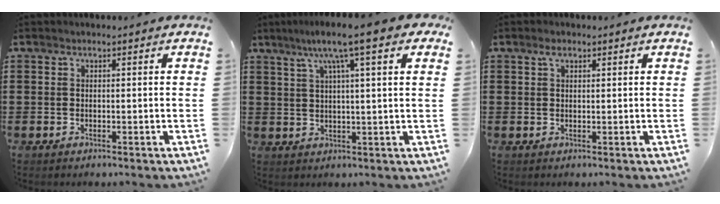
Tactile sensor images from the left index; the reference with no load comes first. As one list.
[{"total": 8.1, "force": [4.6, 0.5, 6.6], "torque": [-0.143, 0.001, 0.075]}, {"total": 1.4, "force": [0.8, 0.7, 0.9], "torque": [-0.020, 0.004, 0.014]}]